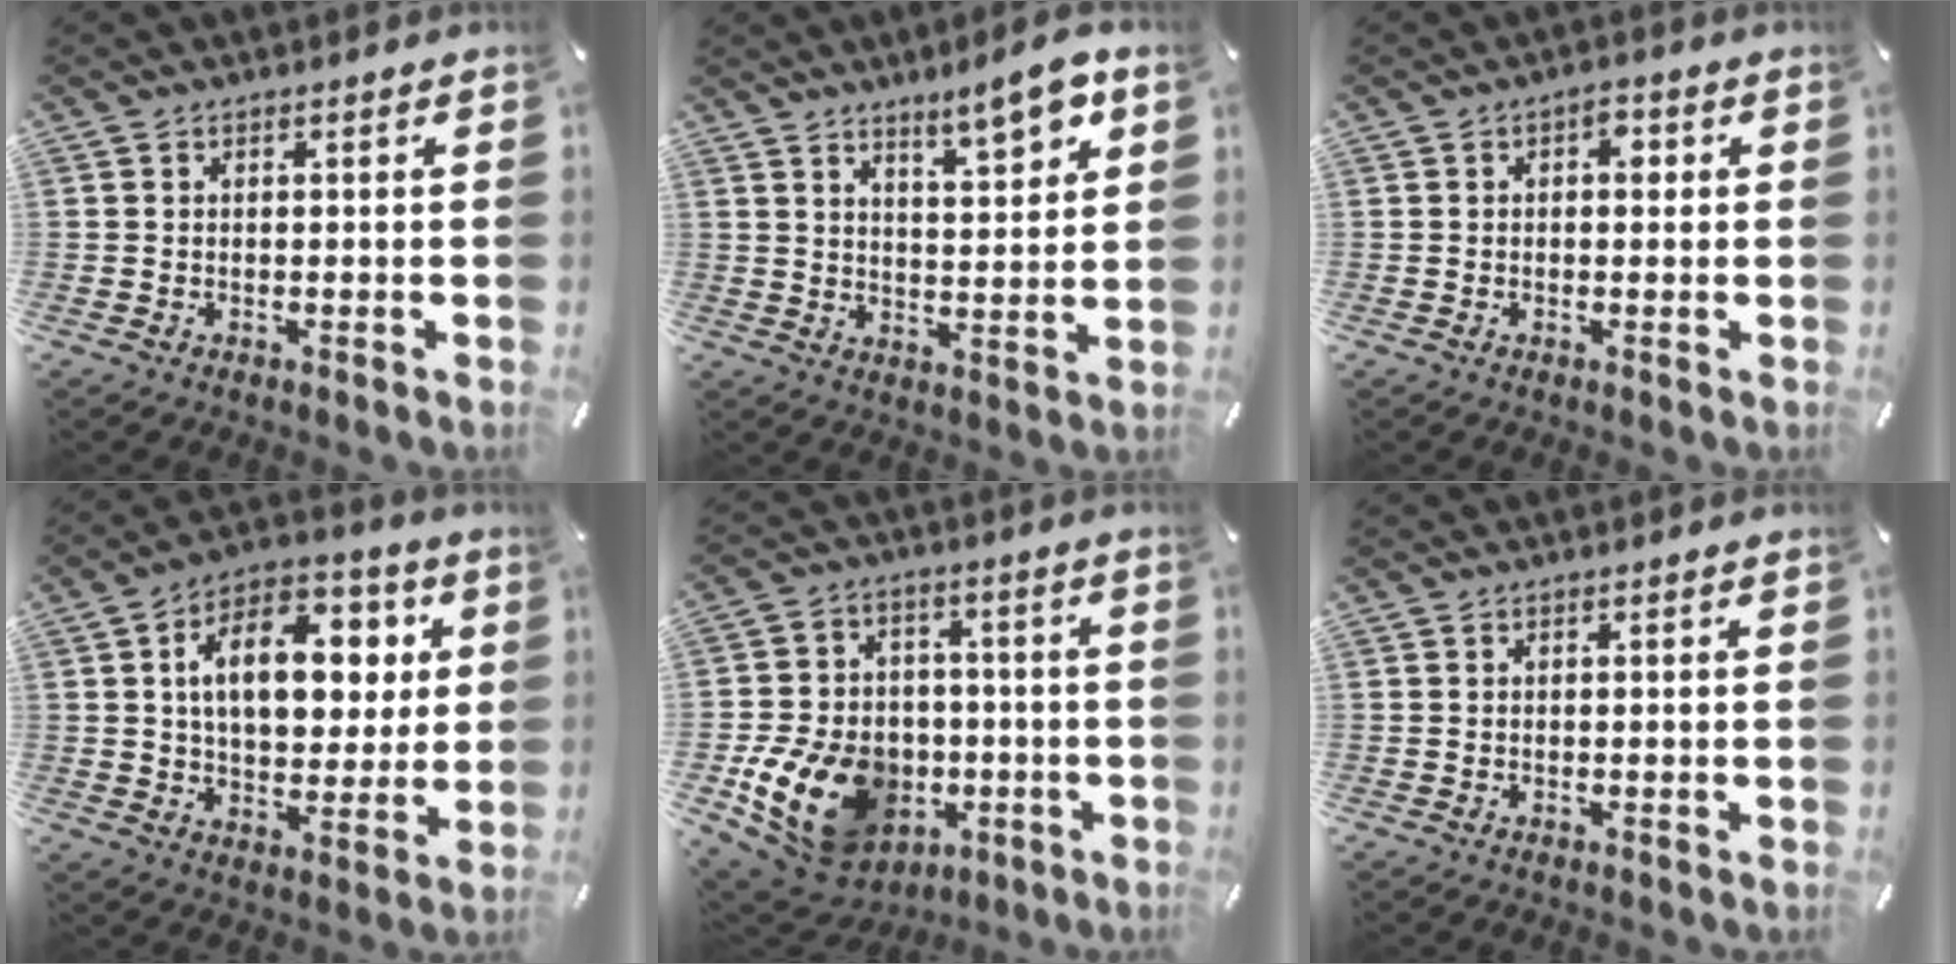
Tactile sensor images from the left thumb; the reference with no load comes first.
{"total": 8.7, "force": [6.8, 2.2, 5.0], "torque": [-0.067, -0.043, 0.112]}
{"total": 2.7, "force": [0.4, 1.7, 2.0], "torque": [-0.018, 0.001, -0.001]}
{"total": 16.2, "force": [4.4, 10.2, 11.8], "torque": [-0.172, -0.001, 0.076]}
{"total": 18.1, "force": [-5.2, 14.1, 10.2], "torque": [-0.199, 0.023, -0.076]}
{"total": 0.0}